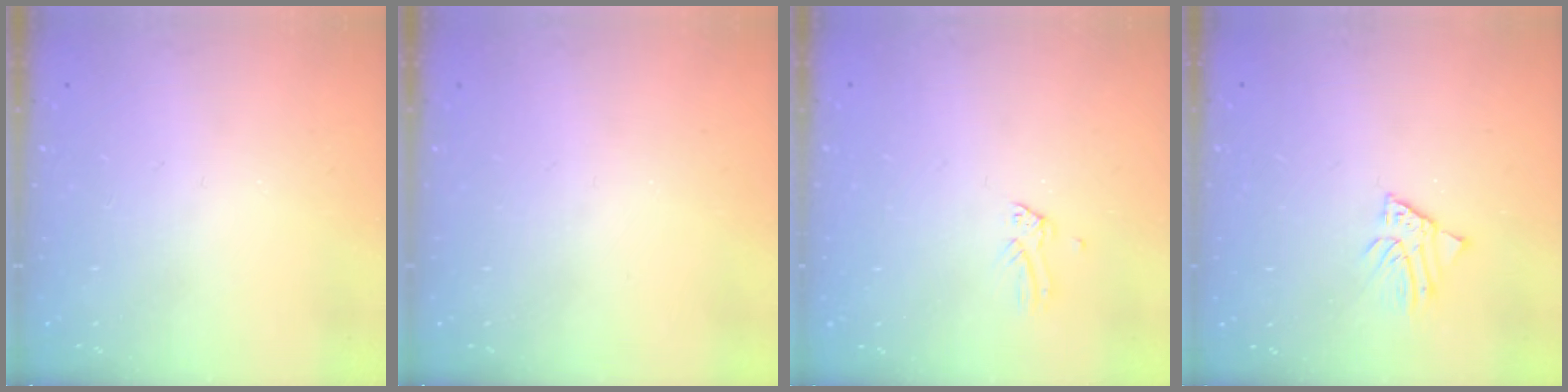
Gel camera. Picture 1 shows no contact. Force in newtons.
{"total": 0.0}
{"total": 0.0}
{"total": 2.6, "press": 2.6, "slide": 0.2}